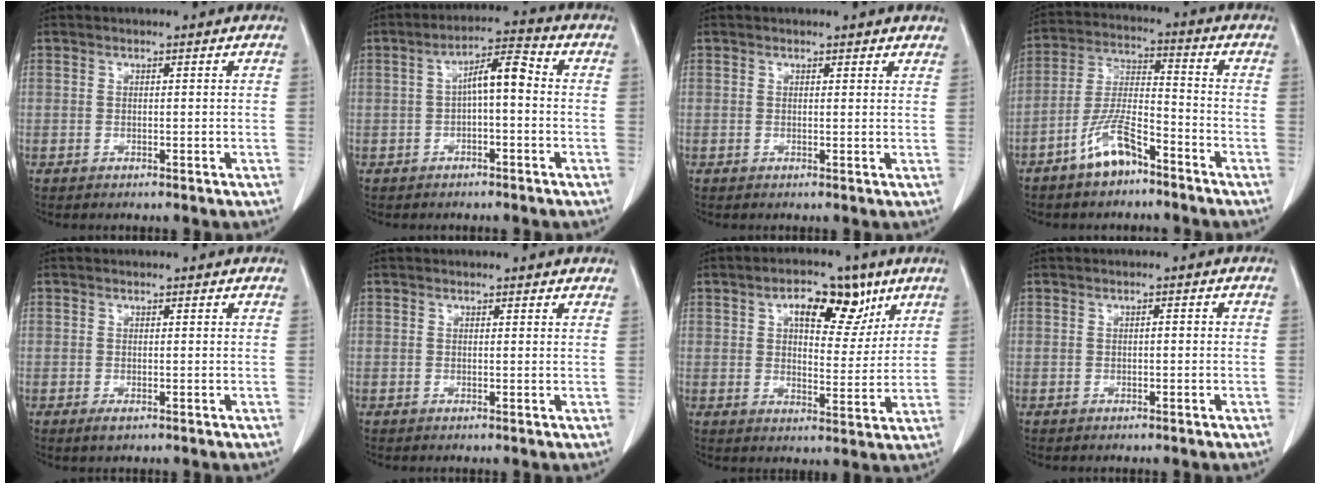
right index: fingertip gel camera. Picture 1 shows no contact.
{"total": 5.9, "force": [-0.1, 1.6, 5.6], "torque": [-0.097, 0.028, -0.004]}
{"total": 2.4, "force": [2.0, 0.9, 0.8], "torque": [-0.007, 0.002, 0.014]}
{"total": 8.6, "force": [-5.8, 2.7, 5.8], "torque": [-0.130, 0.003, -0.113]}
{"total": 1.0, "force": [0.0, 0.7, 0.7], "torque": [-0.014, -0.001, -0.001]}
{"total": 1.9, "force": [1.7, 0.7, 0.6], "torque": [-0.008, 0.002, 0.011]}
{"total": 9.7, "force": [5.1, 4.8, 6.8], "torque": [-0.098, 0.015, 0.079]}
{"total": 0.7, "force": [0.0, 0.2, 0.6], "torque": [-0.010, 0.003, 0.000]}